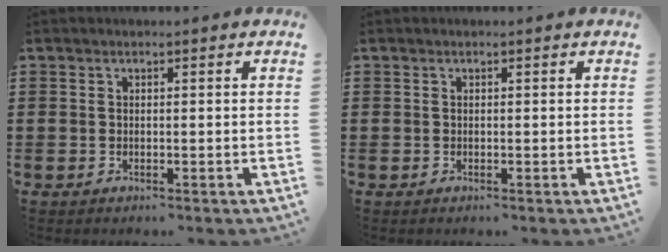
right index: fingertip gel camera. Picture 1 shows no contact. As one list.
[{"total": 0.0}]